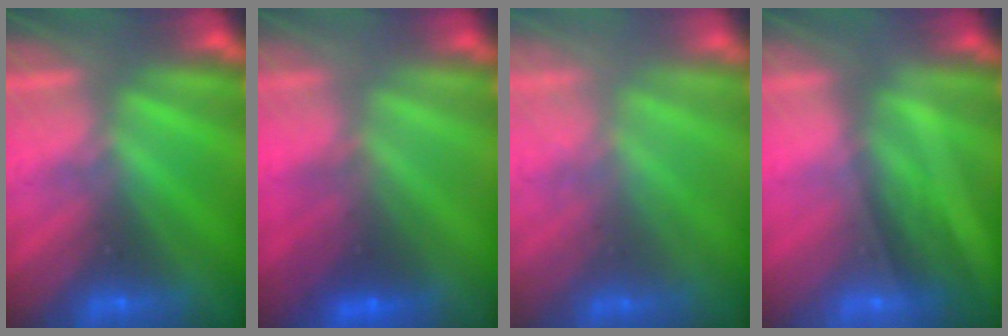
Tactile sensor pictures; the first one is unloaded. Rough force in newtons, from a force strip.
{"total": 2.1}
{"total": 2.5}
{"total": 2.1}